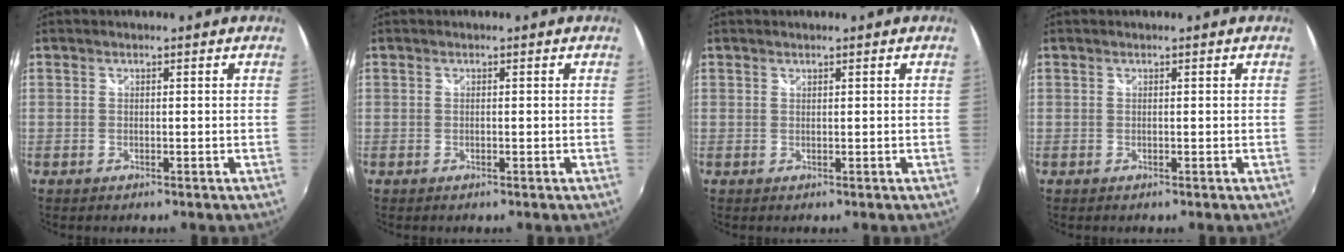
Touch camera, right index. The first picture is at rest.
{"total": 0.0}
{"total": 0.0}
{"total": 0.0}